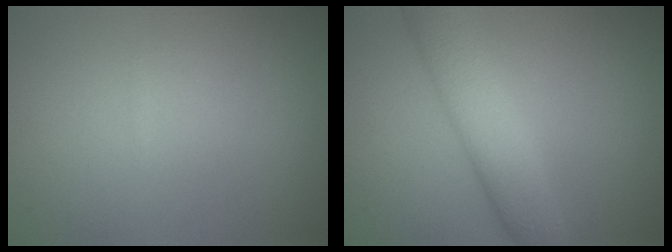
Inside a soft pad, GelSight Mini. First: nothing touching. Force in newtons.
{"total": 4.5, "press": 4.5, "slide": 0.1}